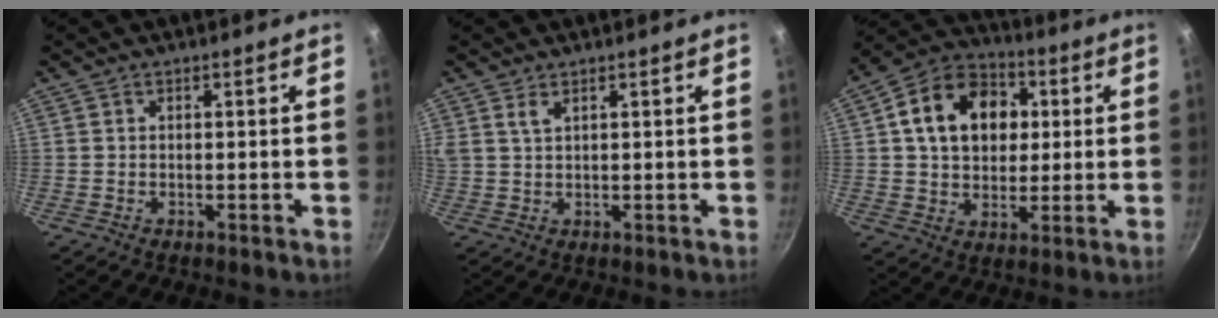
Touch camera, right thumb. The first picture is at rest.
{"total": 2.3, "force": [1.4, 0.9, 1.6], "torque": [-0.030, -0.004, 0.031]}
{"total": 16.3, "force": [3.5, 12.3, 10.2], "torque": [-0.141, 0.020, 0.047]}